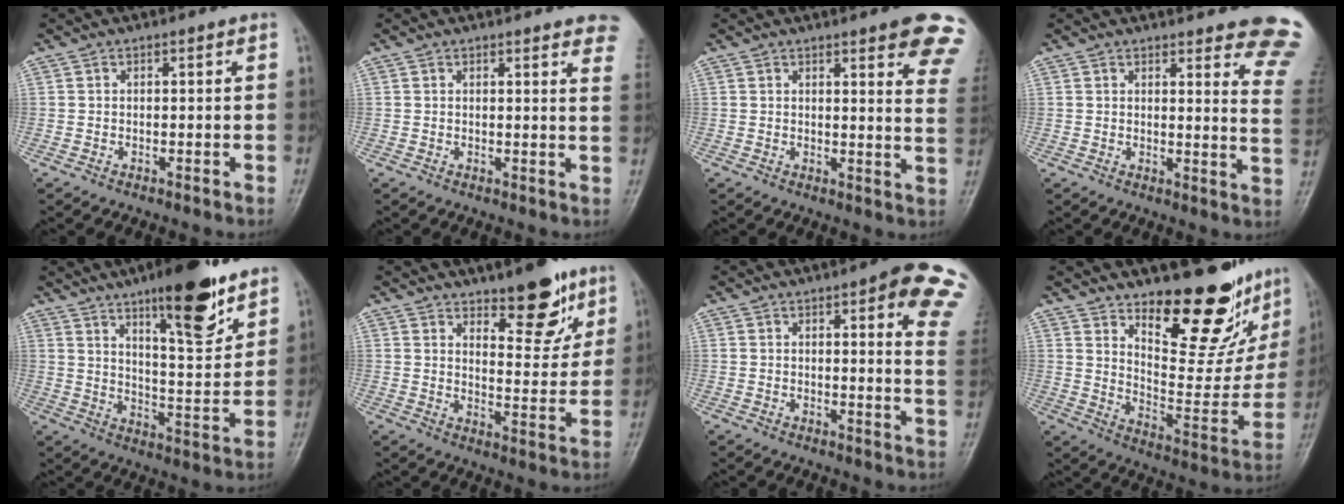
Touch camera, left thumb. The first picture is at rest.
{"total": 9.1, "force": [7.5, 2.0, 4.7], "torque": [-0.024, -0.023, 0.066]}
{"total": 13.2, "force": [8.4, 3.0, 9.7], "torque": [-0.085, -0.039, 0.080]}
{"total": 14.6, "force": [13.1, 2.7, 5.9], "torque": [-0.026, -0.108, 0.119]}
{"total": 16.1, "force": [10.4, 4.5, 11.5], "torque": [-0.142, -0.063, 0.166]}
{"total": 10.8, "force": [7.2, 4.3, 6.7], "torque": [-0.059, -0.052, 0.111]}
{"total": 14.2, "force": [7.3, 3.6, 11.6], "torque": [-0.105, -0.030, 0.067]}
{"total": 20.7, "force": [15.5, 7.9, 11.2], "torque": [-0.100, -0.123, 0.230]}